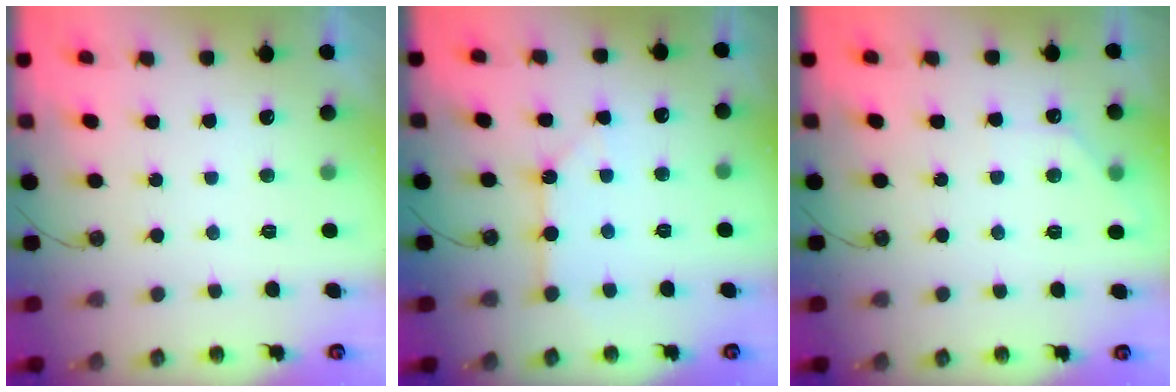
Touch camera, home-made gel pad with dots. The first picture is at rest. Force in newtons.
{"total": 2.7, "press": 2.6, "slide": 0.3}
{"total": 5.6, "press": 5.6, "slide": 0.3}